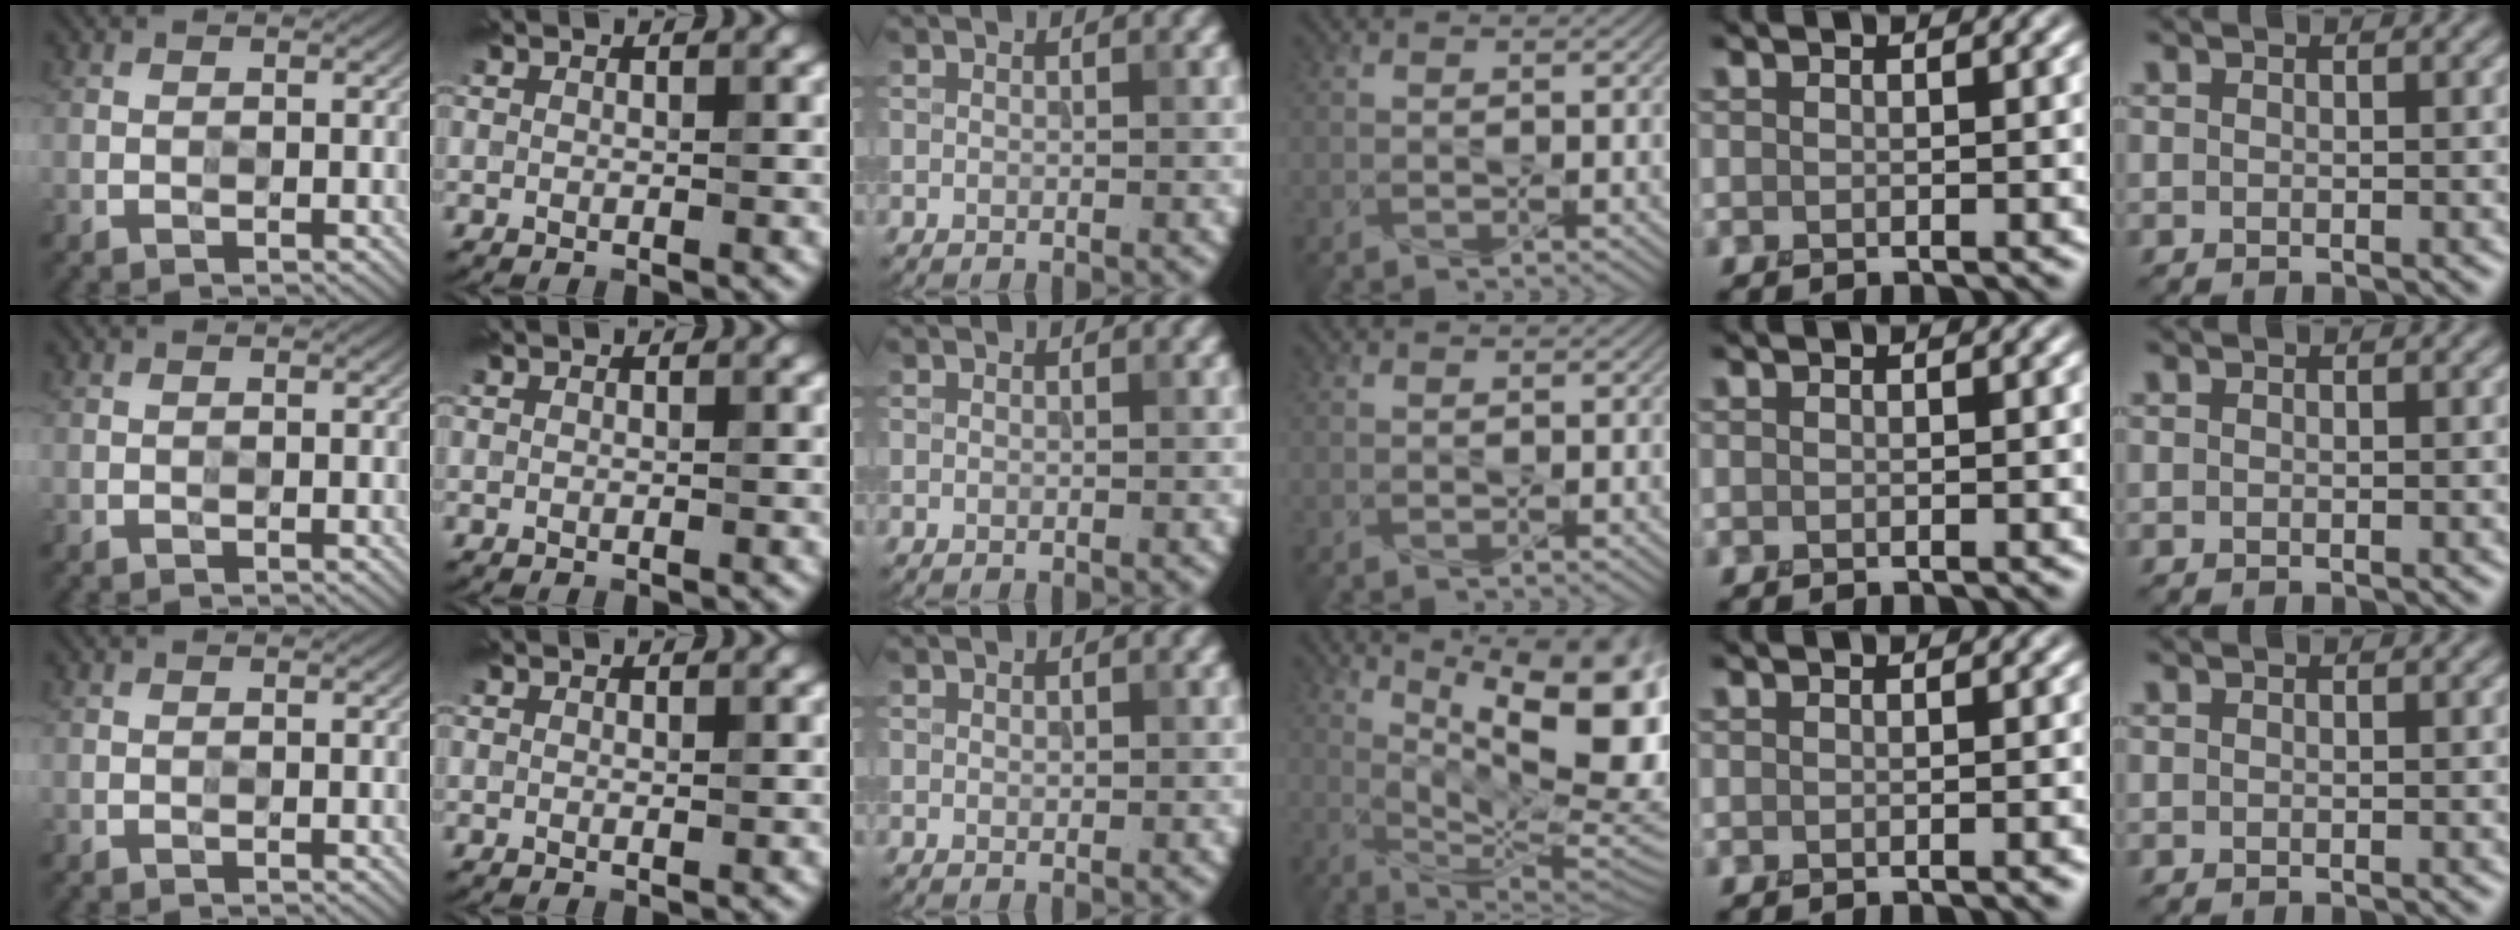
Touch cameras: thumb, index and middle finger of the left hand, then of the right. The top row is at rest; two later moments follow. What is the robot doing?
{"motion": "press", "object": "syringe"}